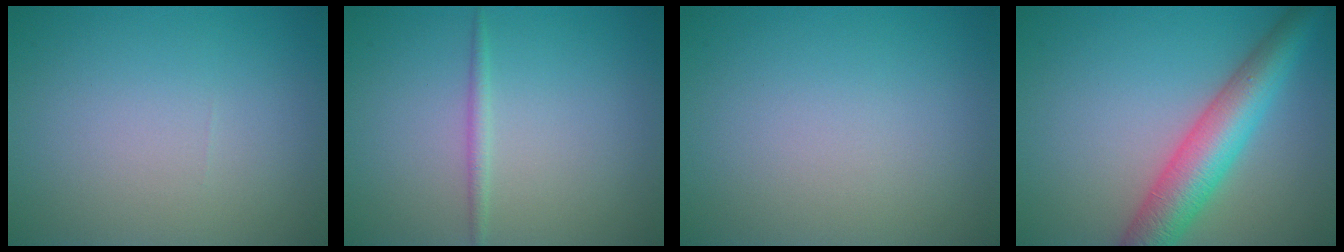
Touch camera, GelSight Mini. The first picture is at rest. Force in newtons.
{"total": 1.1, "press": 1.1, "slide": 0.0}
{"total": 0.0}
{"total": 6.7, "press": 6.7, "slide": 0.2}